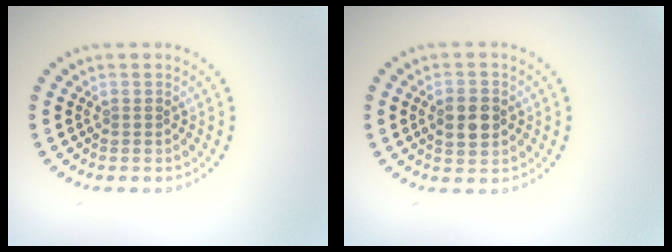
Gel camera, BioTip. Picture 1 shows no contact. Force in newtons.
{"total": 3.6, "press": 3.6, "slide": 0.1}